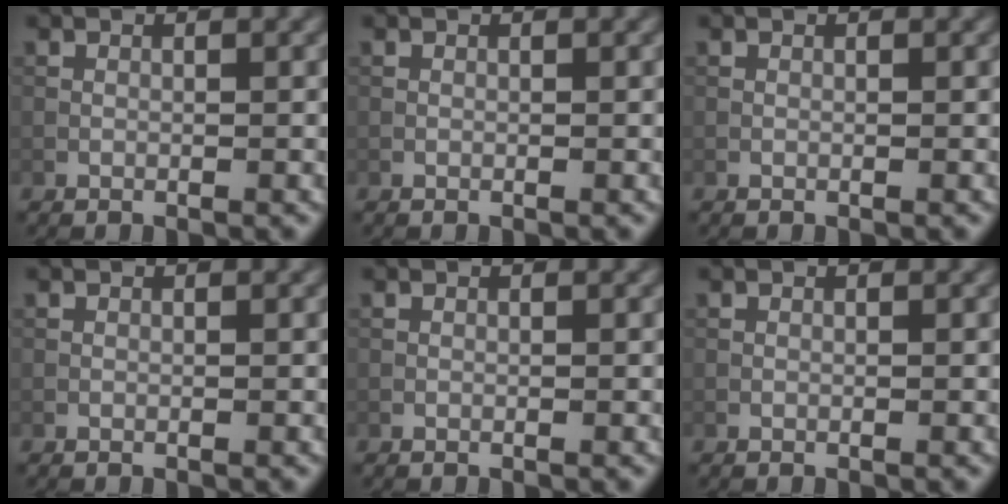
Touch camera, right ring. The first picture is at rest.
{"total": 0.0}
{"total": 0.0}
{"total": 0.0}
{"total": 0.0}
{"total": 0.0}